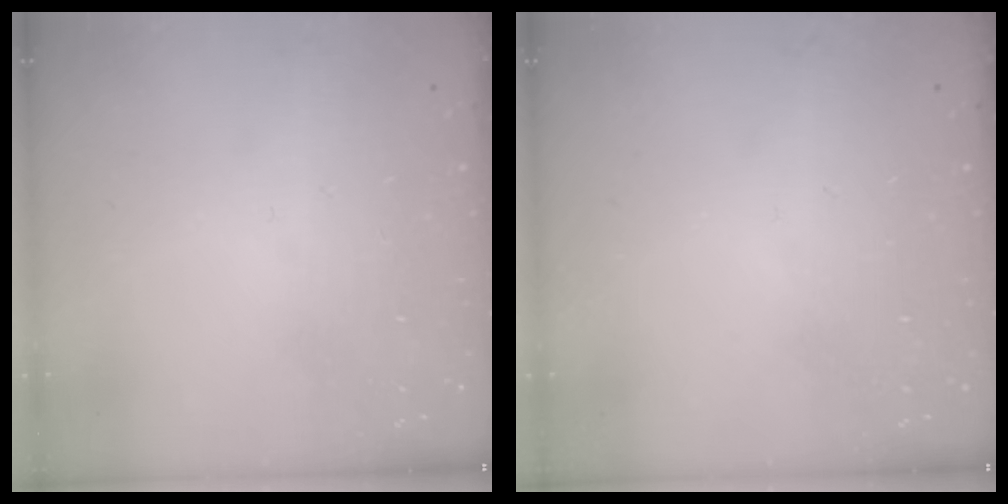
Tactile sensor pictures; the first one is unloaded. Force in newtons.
{"total": 0.0}